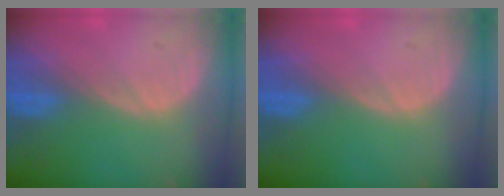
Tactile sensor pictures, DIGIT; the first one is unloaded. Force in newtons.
{"total": 0.0}